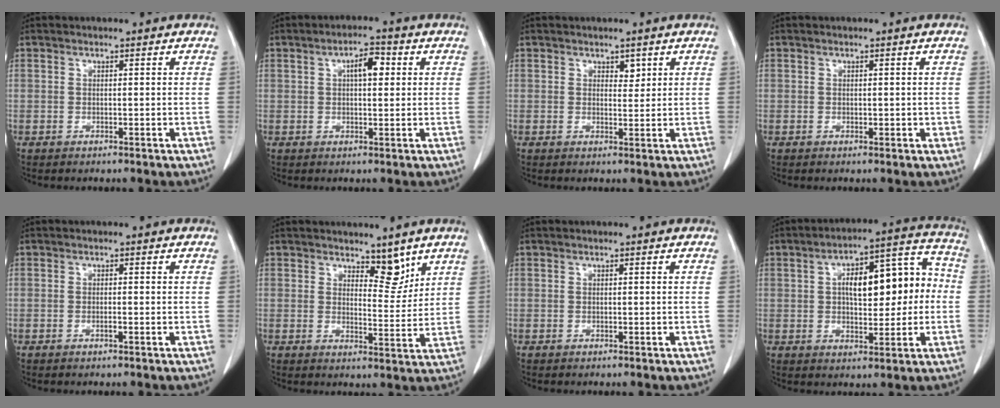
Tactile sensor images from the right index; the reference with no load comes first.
{"total": 4.3, "force": [1.2, 1.6, 3.9], "torque": [-0.063, 0.011, 0.017]}
{"total": 1.6, "force": [1.0, 0.9, 0.9], "torque": [-0.010, -0.003, 0.017]}
{"total": 1.3, "force": [-0.1, 0.8, 1.0], "torque": [-0.012, 0.000, 0.003]}
{"total": 0.7, "force": [-0.3, 0.0, 0.6], "torque": [-0.013, 0.000, -0.004]}
{"total": 4.5, "force": [3.5, 1.8, 2.3], "torque": [-0.025, -0.008, 0.056]}
{"total": 0.0}
{"total": 13.6, "force": [0.6, 5.4, 12.5], "torque": [-0.179, 0.046, 0.017]}